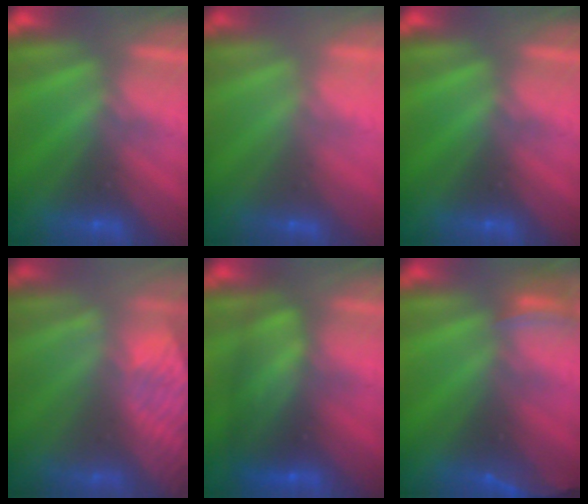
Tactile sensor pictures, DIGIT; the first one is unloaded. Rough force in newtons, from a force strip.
{"total": 1.9}
{"total": 0.0}
{"total": 3.3}
{"total": 8.9}
{"total": 2.6}